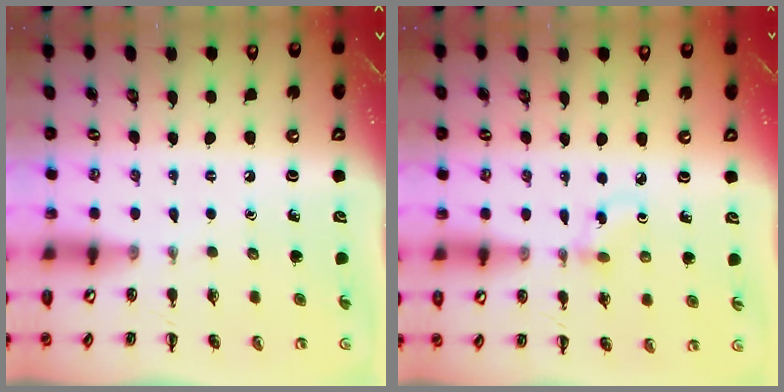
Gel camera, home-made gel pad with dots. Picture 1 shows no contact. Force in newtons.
{"total": 3.4, "press": 3.1, "slide": 1.4}